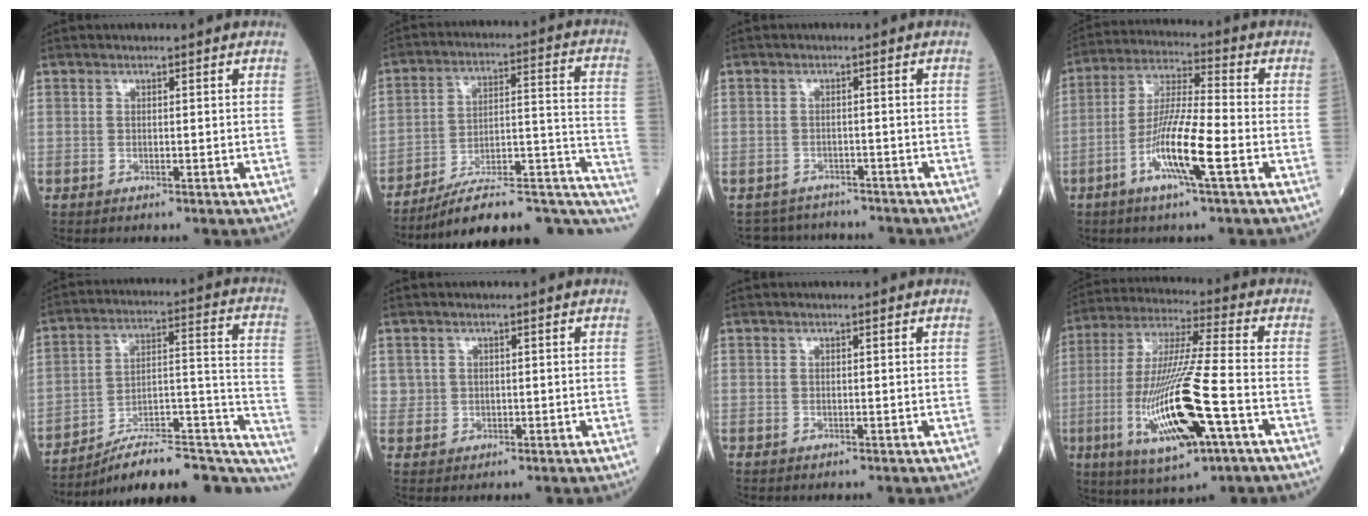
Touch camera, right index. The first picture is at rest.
{"total": 20.8, "force": [-15.6, 6.0, 12.5], "torque": [-0.101, 0.062, -0.218]}
{"total": 5.5, "force": [-5.0, 2.2, -0.7], "torque": [0.015, 0.017, -0.070]}
{"total": 11.2, "force": [-4.2, 0.5, 10.4], "torque": [-0.203, -0.007, -0.084]}
{"total": 24.5, "force": [-21.0, 5.5, 11.4], "torque": [-0.090, 0.051, -0.299]}
{"total": 1.8, "force": [0.6, 1.7, 0.0], "torque": [0.015, 0.004, 0.006]}
{"total": 0.0}
{"total": 18.8, "force": [-5.8, 2.0, 17.8], "torque": [-0.375, -0.023, -0.099]}